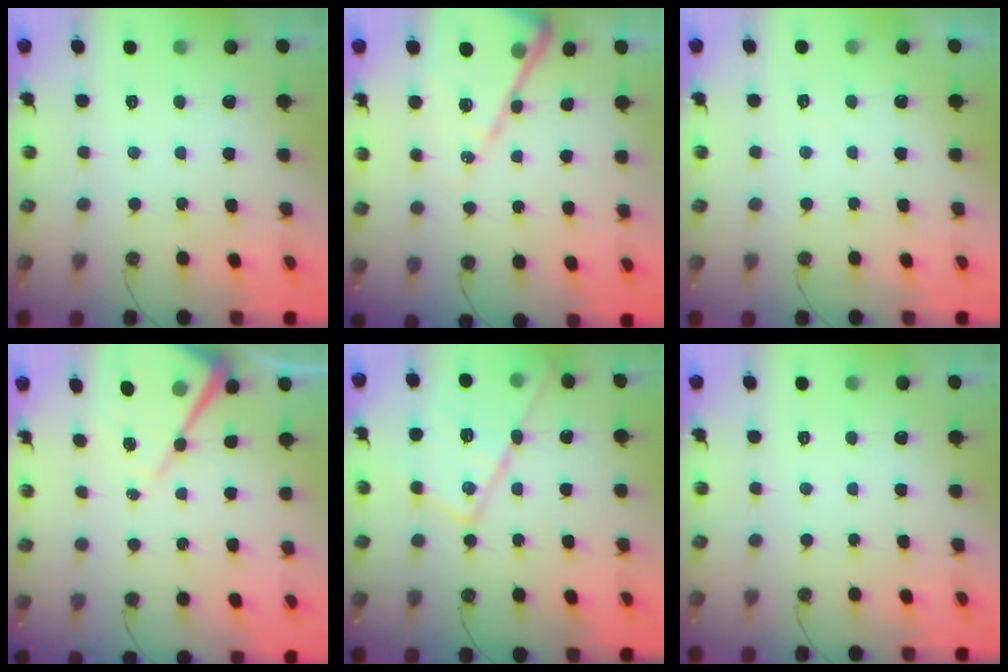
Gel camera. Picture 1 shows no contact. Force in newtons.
{"total": 14.7, "press": 14.6, "slide": 1.4}
{"total": 2.7, "press": 2.7, "slide": 0.6}
{"total": 11.9, "press": 11.8, "slide": 1.0}
{"total": 18.1, "press": 18.0, "slide": 1.6}
{"total": 0.0}